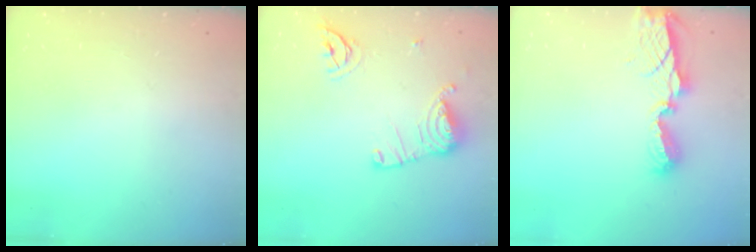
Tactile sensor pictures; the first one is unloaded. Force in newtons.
{"total": 12.8, "press": 12.8, "slide": 0.5}
{"total": 8.5, "press": 8.5, "slide": 0.3}